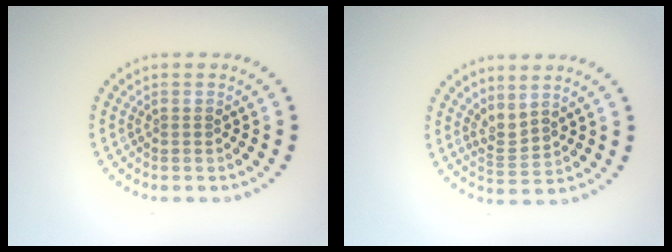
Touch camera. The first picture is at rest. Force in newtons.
{"total": 2.0, "press": 1.4, "slide": 1.5}